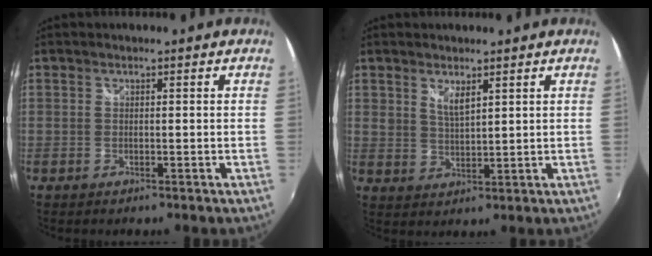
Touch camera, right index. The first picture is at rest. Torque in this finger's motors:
{"motor_torque": [0.08, 0.15, 0.00, 0.03]}